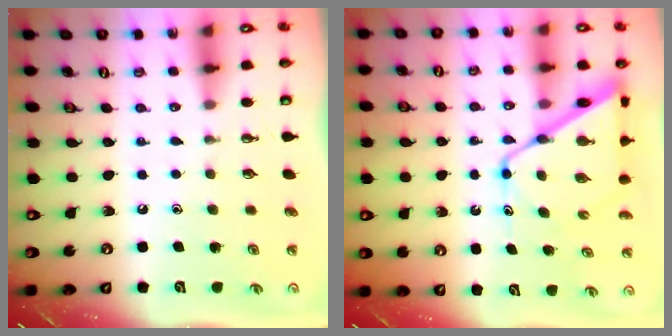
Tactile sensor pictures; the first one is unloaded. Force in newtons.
{"total": 12.7, "press": 12.7, "slide": 0.8}